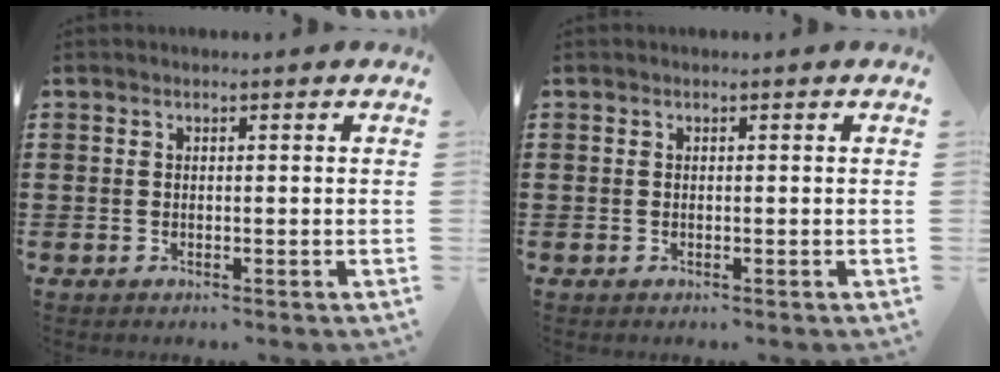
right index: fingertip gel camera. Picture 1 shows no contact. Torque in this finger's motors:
{"motor_torque": [1.24, 0.89, 0.01, -0.01]}